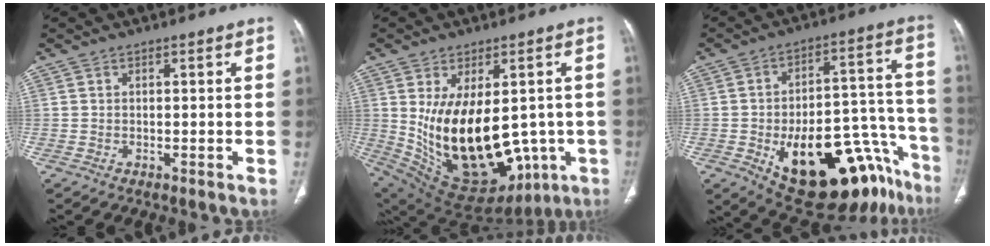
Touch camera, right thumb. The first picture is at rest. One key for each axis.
{"total": 23.7, "fx": -1.5, "fy": 13.6, "fz": 19.3, "tx": -0.316, "ty": -0.019, "tz": 0.026}
{"total": 27.5, "fx": -14.0, "fy": 12.6, "fz": 20.1, "tx": -0.197, "ty": 0.088, "tz": -0.189}